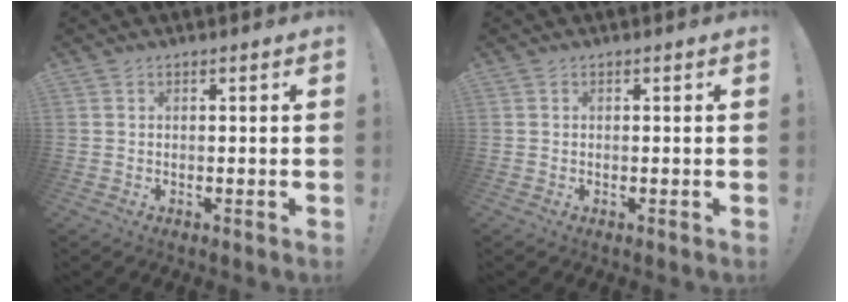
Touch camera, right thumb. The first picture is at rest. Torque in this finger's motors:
{"motor_torque": [0.10, -0.05, -0.21, 0.12, 0.00]}